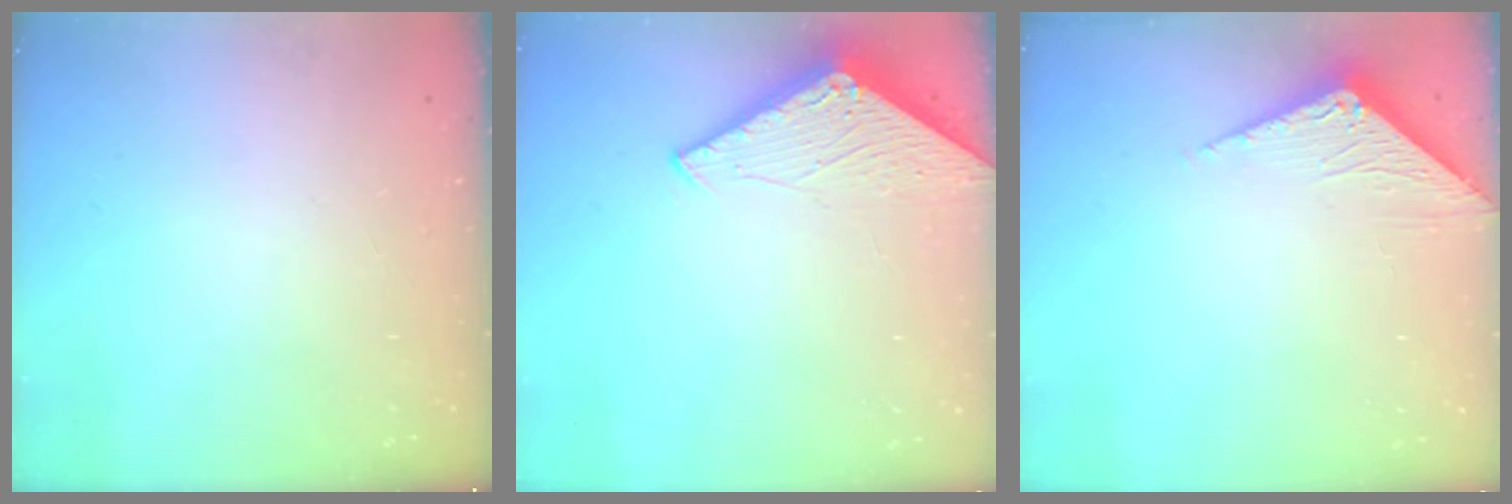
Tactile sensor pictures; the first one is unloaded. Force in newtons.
{"total": 2.8, "press": 2.8, "slide": 0.2}
{"total": 3.4, "press": 3.4, "slide": 0.2}